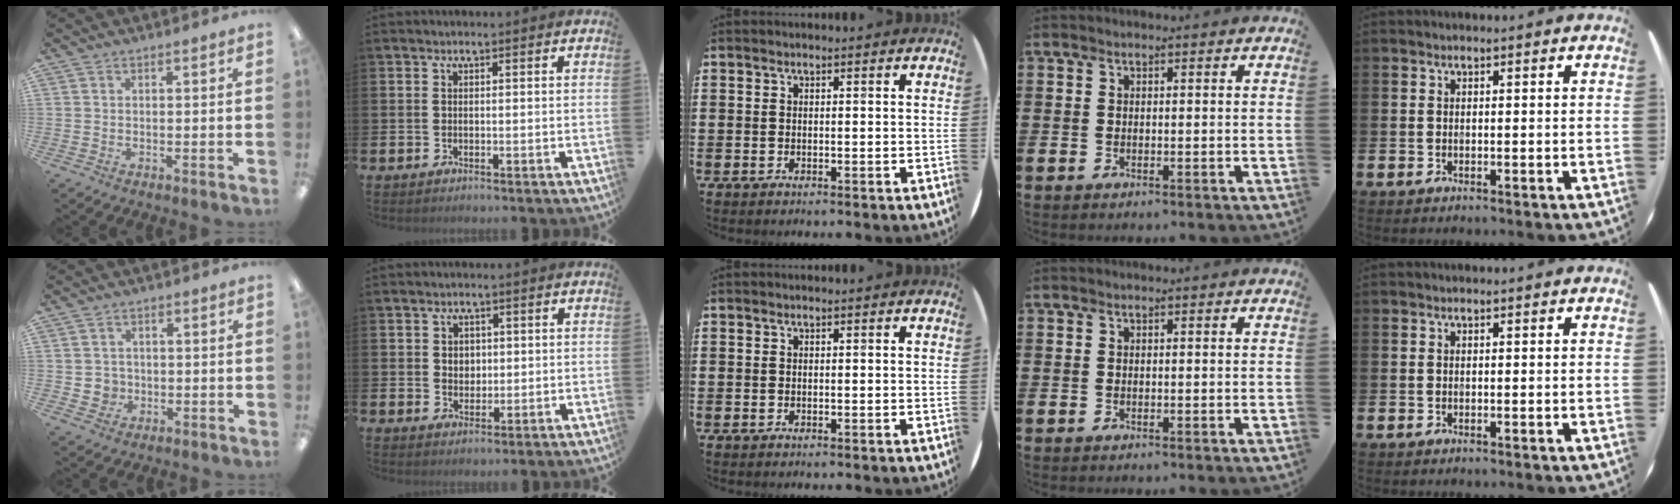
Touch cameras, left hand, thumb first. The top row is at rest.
{"thumb": {"total": 3.8, "force": [-0.4, 3.7, 0.7], "torque": [-0.002, 0.001, -0.008]}, "index": {"total": 2.2, "force": [1.0, 1.9, 0.7], "torque": [0.004, 0.000, 0.011]}}